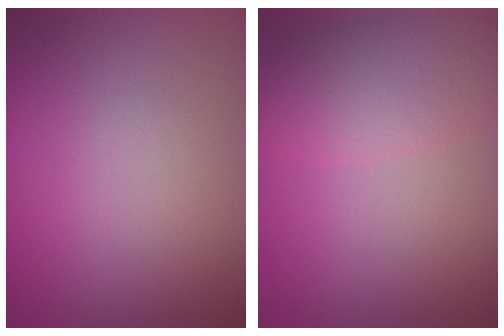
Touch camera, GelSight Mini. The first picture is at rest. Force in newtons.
{"total": 4.3, "press": 4.3, "slide": 0.3}